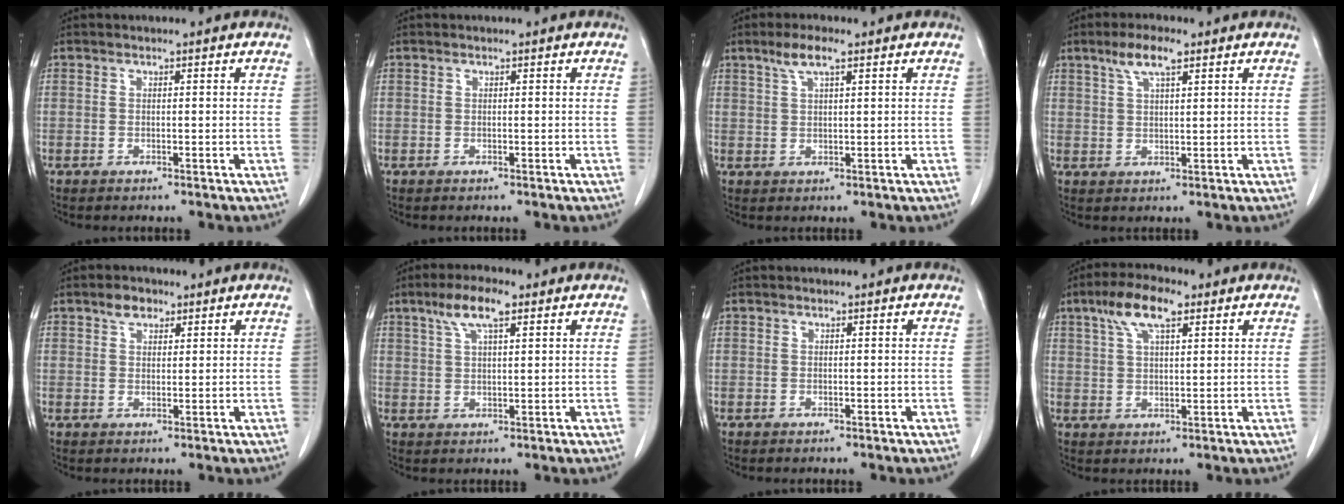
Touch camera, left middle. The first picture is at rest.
{"total": 0.0}
{"total": 3.8, "force": [2.4, 0.6, 2.9], "torque": [-0.062, 0.007, 0.048]}
{"total": 5.0, "force": [3.1, 1.0, 3.7], "torque": [-0.077, 0.008, 0.058]}
{"total": 2.9, "force": [1.9, 1.7, 1.4], "torque": [-0.027, 0.008, 0.035]}
{"total": 6.1, "force": [3.6, 1.4, 4.8], "torque": [-0.097, 0.014, 0.066]}
{"total": 0.0}
{"total": 7.5, "force": [4.2, 2.2, 5.8], "torque": [-0.119, 0.019, 0.077]}